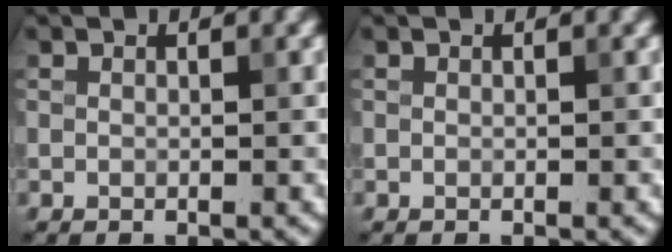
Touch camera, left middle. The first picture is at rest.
{"total": 0.0}